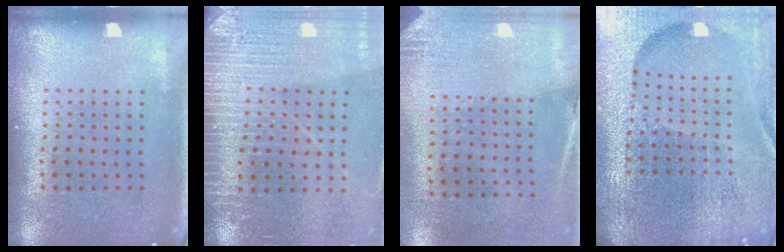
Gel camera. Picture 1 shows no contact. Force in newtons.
{"total": 3.2, "press": 3.2, "slide": 0.2}
{"total": 2.7, "press": 2.4, "slide": 1.3}
{"total": 6.3, "press": 5.5, "slide": 3.0}